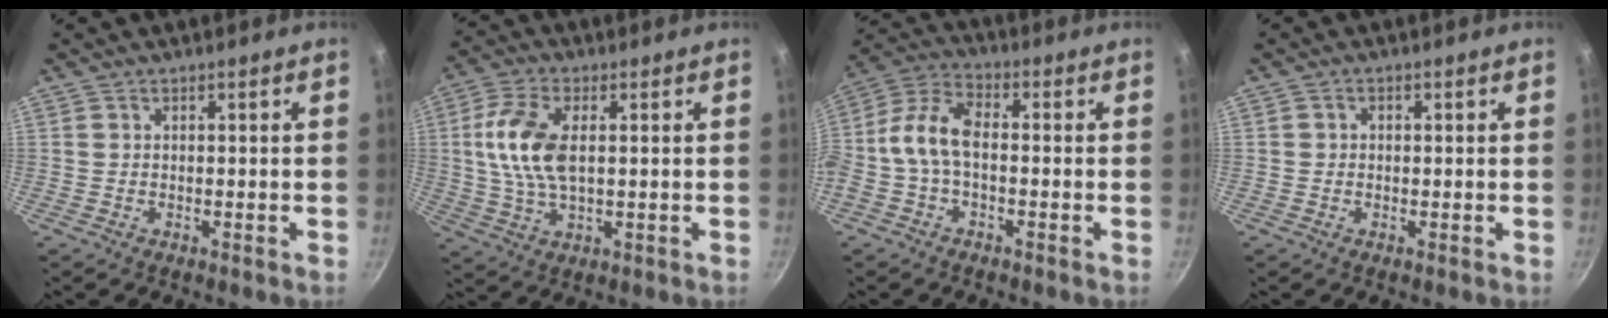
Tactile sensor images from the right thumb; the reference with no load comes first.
{"total": 10.9, "force": [1.4, 5.6, 9.2], "torque": [-0.184, 0.007, 0.024]}
{"total": 9.3, "force": [-1.3, 5.3, 7.5], "torque": [-0.157, 0.041, -0.042]}
{"total": 1.1, "force": [0.0, 0.9, 0.5], "torque": [-0.007, 0.004, -0.001]}